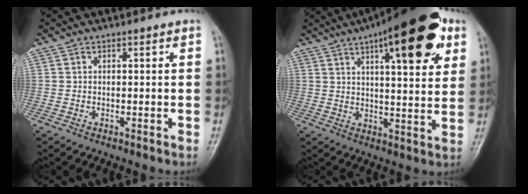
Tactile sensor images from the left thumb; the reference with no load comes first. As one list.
[{"total": 20.7, "force": [10.3, 6.5, 16.7], "torque": [-0.217, -0.016, 0.144]}]